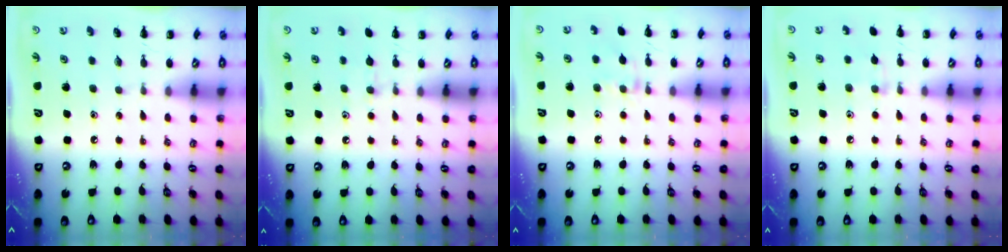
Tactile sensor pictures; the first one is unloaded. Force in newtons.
{"total": 5.0, "press": 4.7, "slide": 1.7}
{"total": 6.5, "press": 6.4, "slide": 1.3}
{"total": 6.1, "press": 5.6, "slide": 2.4}